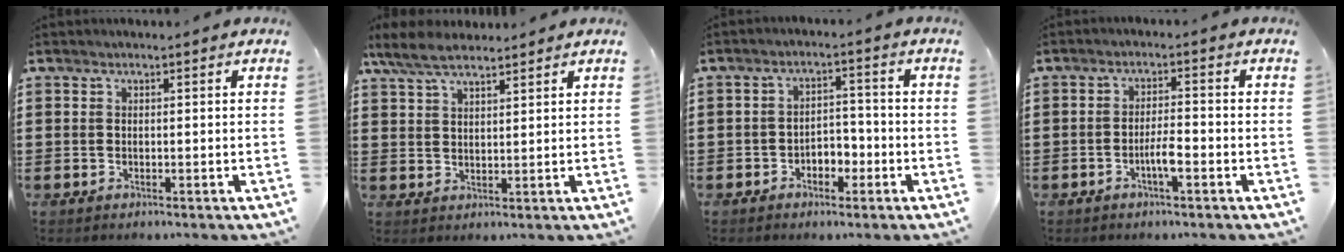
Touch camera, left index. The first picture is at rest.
{"total": 5.5, "force": [4.4, 1.6, 2.7], "torque": [-0.065, -0.004, 0.083]}
{"total": 3.2, "force": [-2.2, 1.9, 1.2], "torque": [-0.028, 0.007, -0.048]}
{"total": 3.6, "force": [-1.6, 0.7, 3.1], "torque": [-0.062, 0.001, -0.031]}